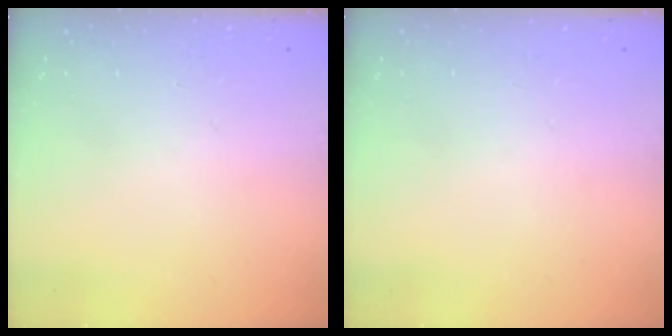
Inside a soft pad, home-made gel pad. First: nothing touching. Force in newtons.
{"total": 0.0}